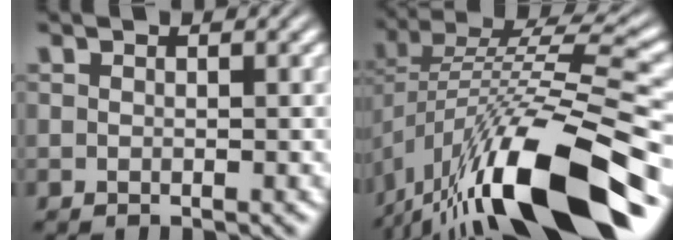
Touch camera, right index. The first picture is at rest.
{"total": 12.0, "force": [-3.1, 4.4, 10.7], "torque": [-0.186, -0.026, -0.033]}